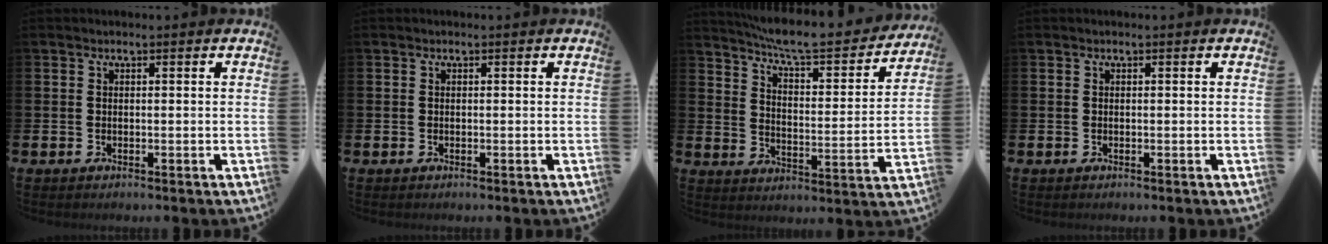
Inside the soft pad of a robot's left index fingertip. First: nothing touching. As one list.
[{"total": 0.0}, {"total": 7.4, "force": [7.0, 0.8, 2.4], "torque": [-0.076, -0.055, 0.117]}, {"total": 0.0}]